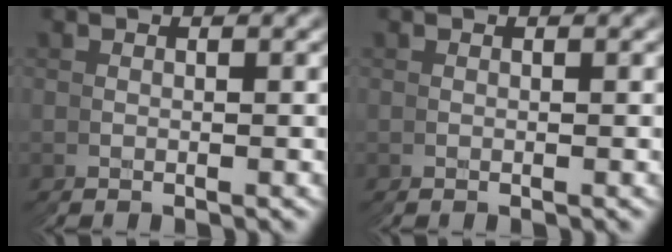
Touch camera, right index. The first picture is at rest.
{"total": 0.0}